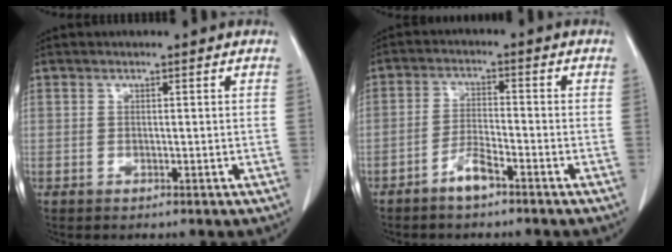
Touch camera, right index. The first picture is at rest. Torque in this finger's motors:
{"motor_torque": [0.42, -0.37, 0.14, 0.05]}